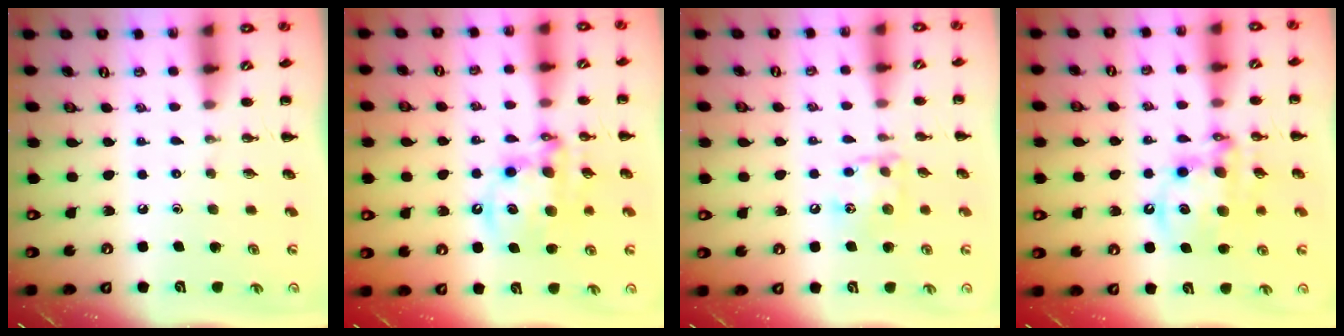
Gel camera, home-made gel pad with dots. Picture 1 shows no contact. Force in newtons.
{"total": 12.6, "press": 12.2, "slide": 3.1}
{"total": 10.0, "press": 10.0, "slide": 0.7}
{"total": 12.6, "press": 12.2, "slide": 3.1}